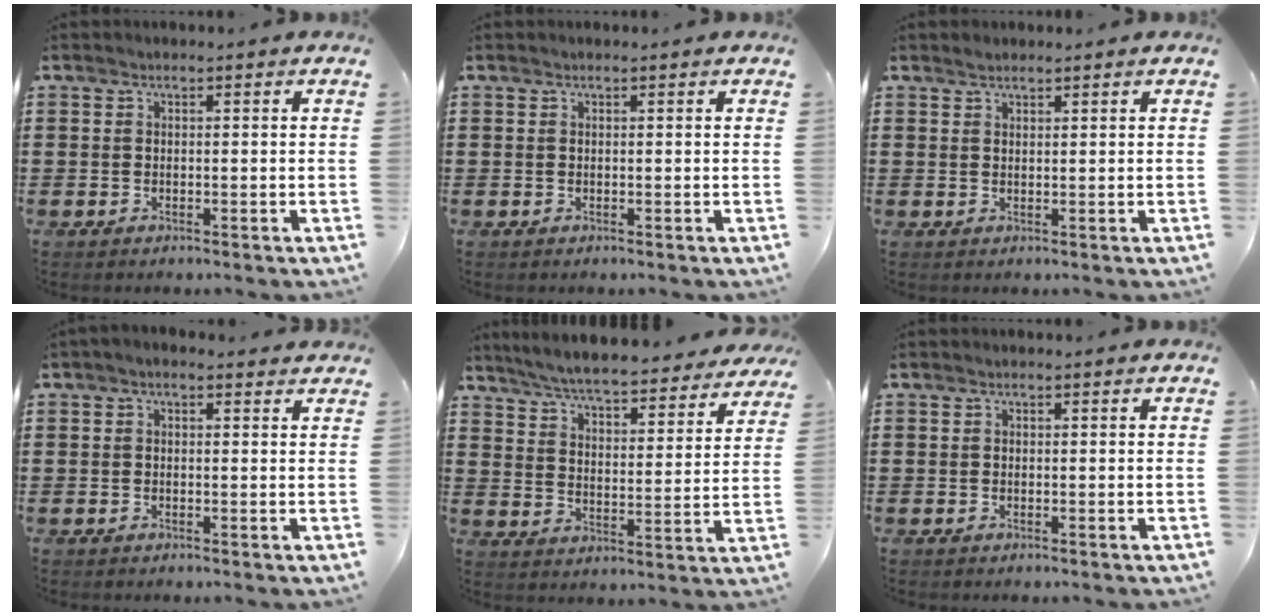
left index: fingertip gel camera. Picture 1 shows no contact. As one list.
[{"total": 0.0}, {"total": 1.1, "force": [1.0, 0.2, 0.1], "torque": [-0.004, 0.000, 0.021]}, {"total": 1.1, "force": [0.3, 0.7, 0.8], "torque": [-0.017, 0.005, 0.005]}, {"total": 6.0, "force": [5.9, -0.4, 1.4], "torque": [-0.055, -0.041, 0.100]}, {"total": 0.0}]